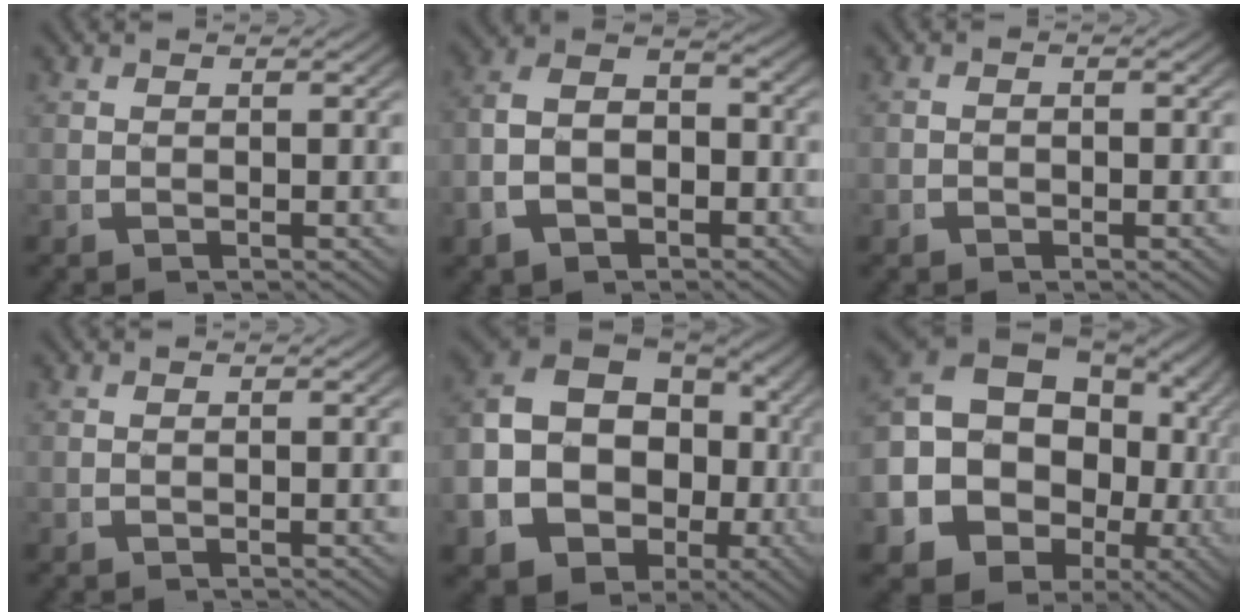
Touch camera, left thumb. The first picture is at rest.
{"total": 7.8, "force": [-1.0, 5.8, 5.1], "torque": [-0.101, -0.015, -0.014]}
{"total": 0.7, "force": [-0.5, 0.4, 0.4], "torque": [-0.009, -0.002, -0.011]}
{"total": 0.0}
{"total": 18.8, "force": [-2.7, 15.7, 10.0], "torque": [-0.256, -0.069, -0.033]}
{"total": 18.6, "force": [-2.4, 15.5, 9.9], "torque": [-0.241, -0.070, -0.030]}